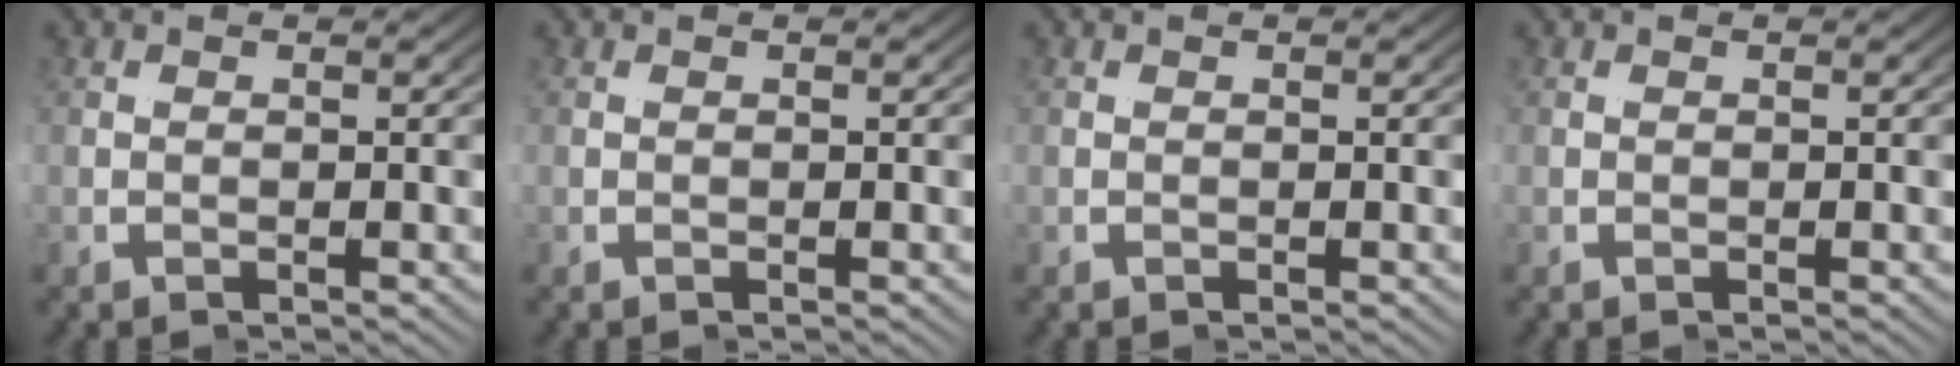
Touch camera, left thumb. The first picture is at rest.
{"total": 0.0}
{"total": 0.0}
{"total": 0.0}